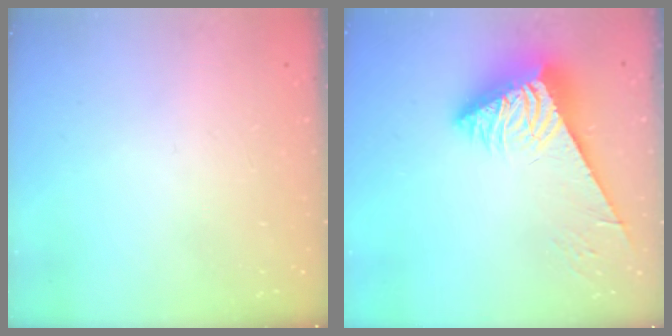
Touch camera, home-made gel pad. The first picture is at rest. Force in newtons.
{"total": 7.9, "press": 7.8, "slide": 1.0}